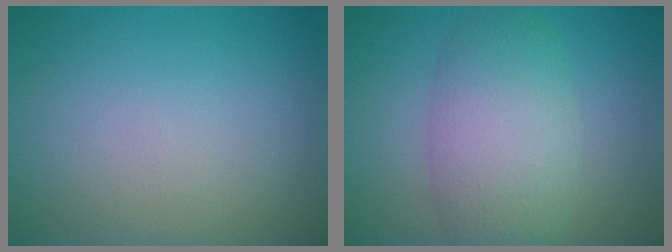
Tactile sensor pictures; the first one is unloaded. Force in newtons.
{"total": 6.3, "press": 6.3, "slide": 0.3}